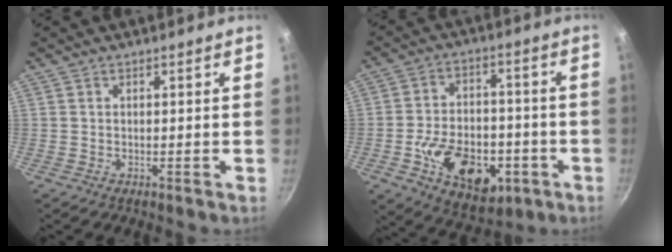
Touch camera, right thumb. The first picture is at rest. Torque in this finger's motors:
{"motor_torque": [2.31, 2.13, 0.14, -0.07, 0.38]}